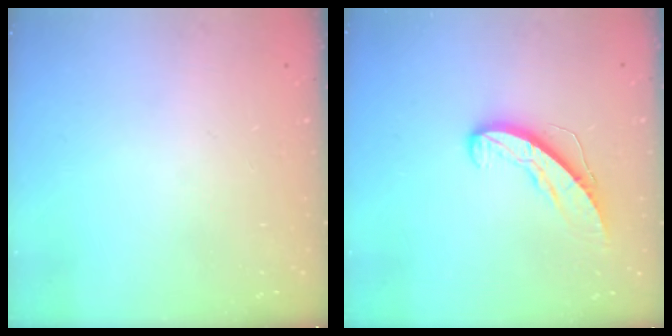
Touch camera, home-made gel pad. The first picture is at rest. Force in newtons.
{"total": 8.7, "press": 8.6, "slide": 0.8}